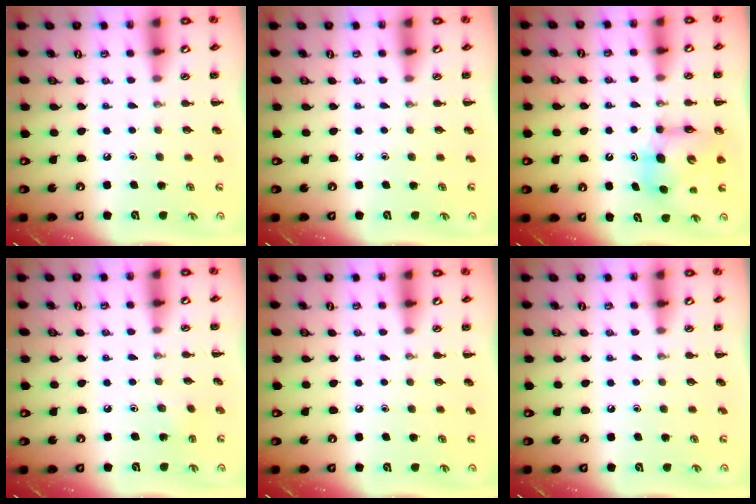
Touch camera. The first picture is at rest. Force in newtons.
{"total": 0.0}
{"total": 7.0, "press": 6.9, "slide": 1.0}
{"total": 4.4, "press": 4.2, "slide": 1.5}
{"total": 0.0}
{"total": 0.0}